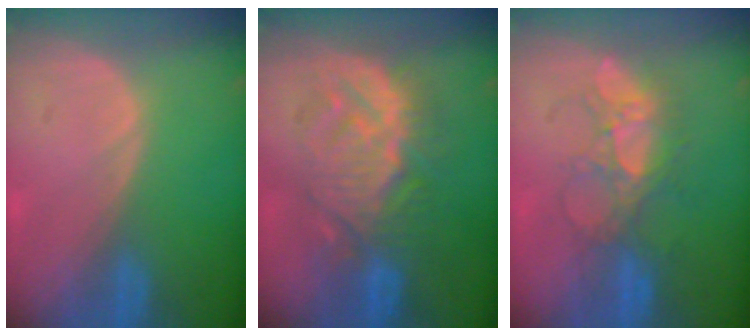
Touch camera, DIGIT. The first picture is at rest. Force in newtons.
{"total": 9.5, "press": 9.4, "slide": 0.5}
{"total": 6.4, "press": 6.2, "slide": 1.5}